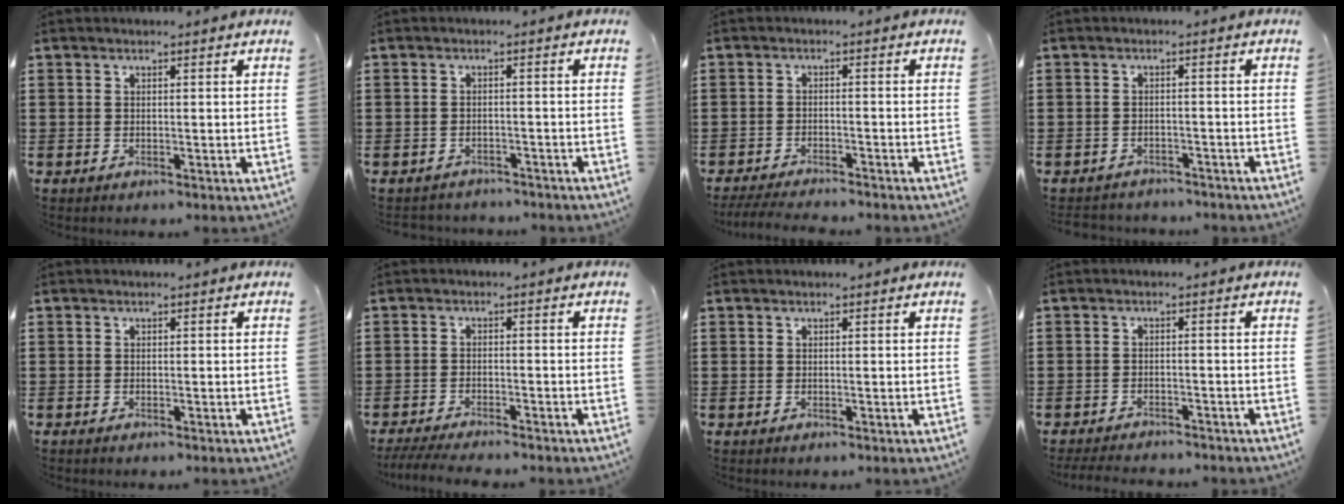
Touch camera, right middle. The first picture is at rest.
{"total": 1.6, "force": [-1.6, 0.2, -0.1], "torque": [-0.007, -0.003, -0.035]}
{"total": 3.0, "force": [-2.9, 0.0, 0.9], "torque": [-0.023, -0.005, -0.059]}
{"total": 2.0, "force": [-2.0, 0.2, -0.1], "torque": [-0.008, -0.004, -0.044]}
{"total": 0.0}
{"total": 3.0, "force": [-2.9, -0.1, 1.0], "torque": [-0.024, -0.007, -0.059]}
{"total": 0.0}
{"total": 2.4, "force": [-2.4, 0.1, 0.3], "torque": [-0.011, -0.004, -0.049]}